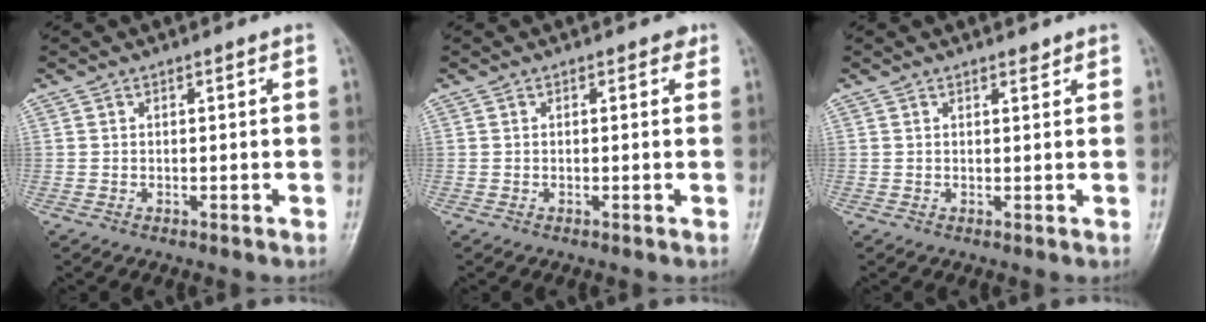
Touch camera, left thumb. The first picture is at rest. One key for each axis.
{"total": 0.8, "fx": 0.4, "fy": 0.6, "fz": 0.4, "tx": 0.005, "ty": 0.000, "tz": 0.000}
{"total": 1.0, "fx": 0.9, "fy": 0.3, "fz": 0.4, "tx": -0.005, "ty": -0.008, "tz": 0.015}